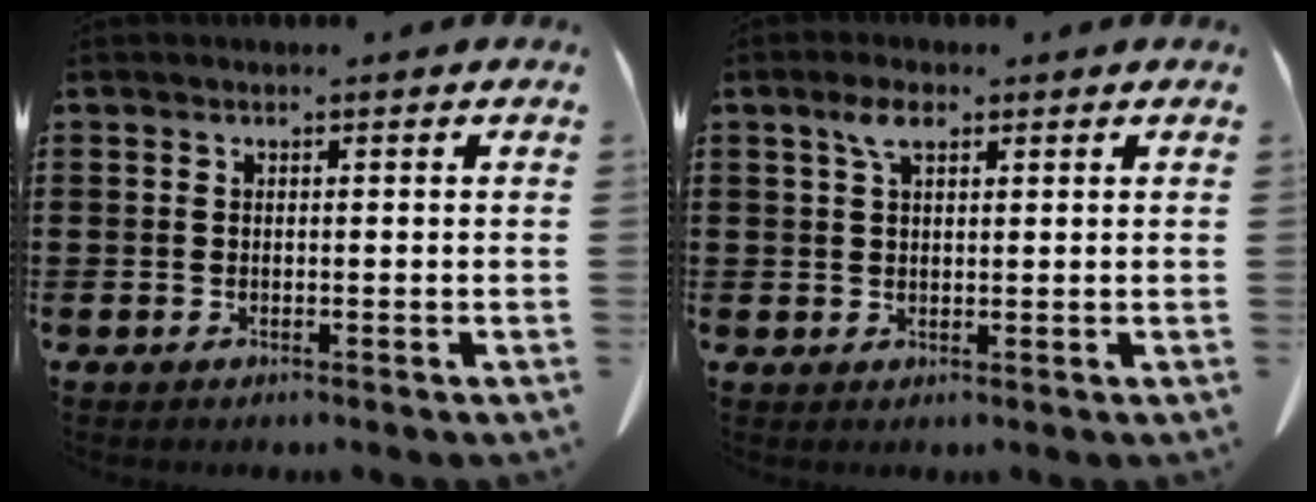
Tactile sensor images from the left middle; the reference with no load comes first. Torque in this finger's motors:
{"motor_torque": [0.99, 1.15, 0.03, 0.02]}